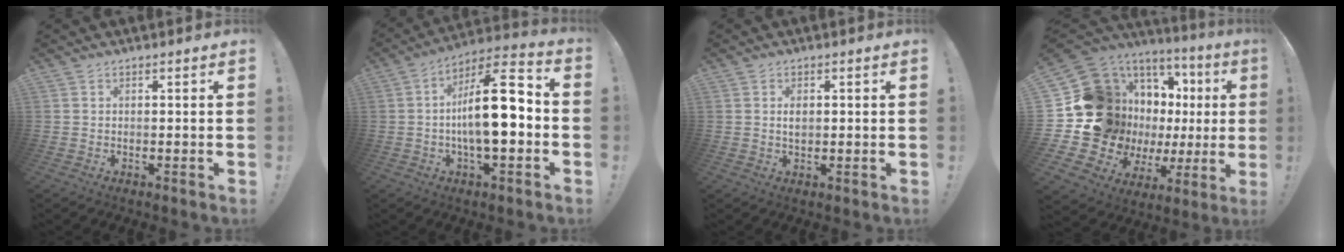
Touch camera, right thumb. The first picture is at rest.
{"total": 18.3, "force": [-1.7, 6.5, 17.0], "torque": [-0.266, 0.006, -0.033]}
{"total": 2.2, "force": [0.2, 1.3, 1.8], "torque": [-0.021, -0.003, 0.000]}
{"total": 20.6, "force": [3.2, 15.8, 12.9], "torque": [-0.219, -0.072, 0.131]}